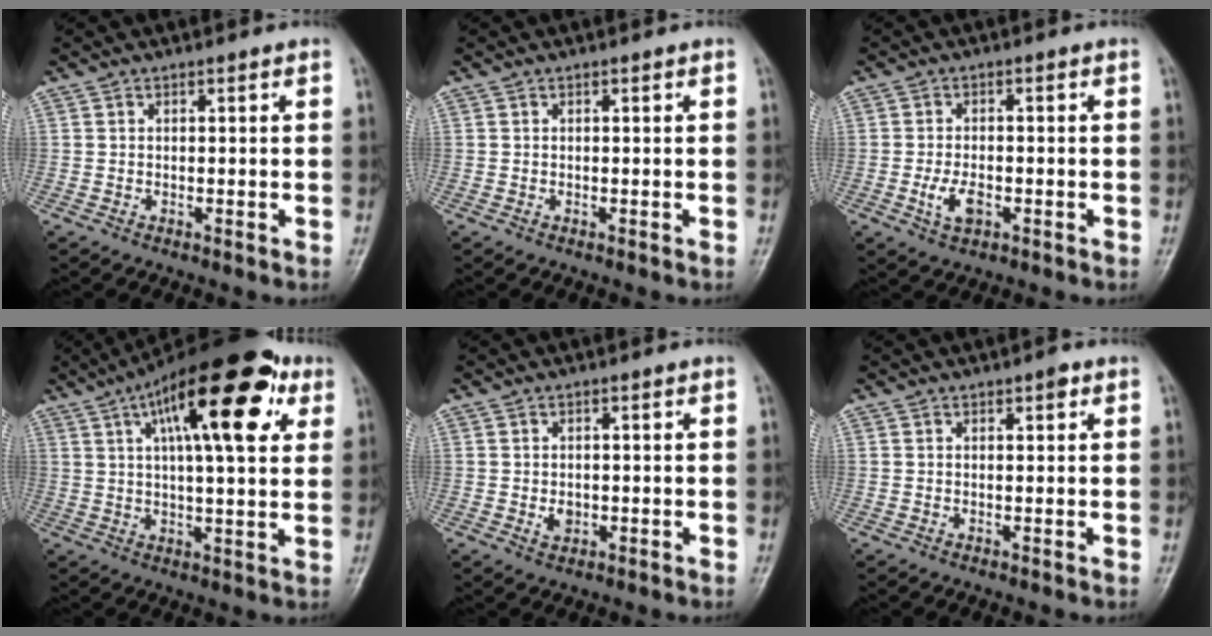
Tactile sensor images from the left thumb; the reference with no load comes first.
{"total": 0.0}
{"total": 4.4, "force": [-1.5, 2.5, 3.3], "torque": [-0.062, 0.003, -0.025]}
{"total": 21.7, "force": [8.8, 7.6, 18.3], "torque": [-0.260, 0.006, 0.128]}
{"total": 2.3, "force": [-0.3, 1.8, 1.4], "torque": [-0.015, 0.000, -0.002]}
{"total": 1.6, "force": [0.9, 0.7, 1.1], "torque": [-0.008, -0.001, 0.010]}